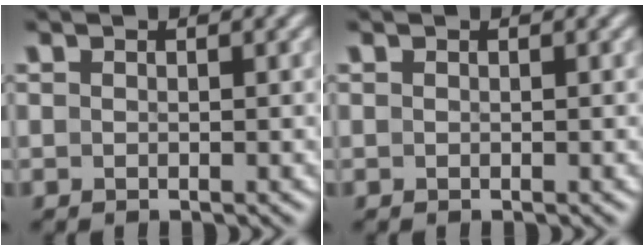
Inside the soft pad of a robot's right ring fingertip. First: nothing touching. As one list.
[{"total": 0.0}]